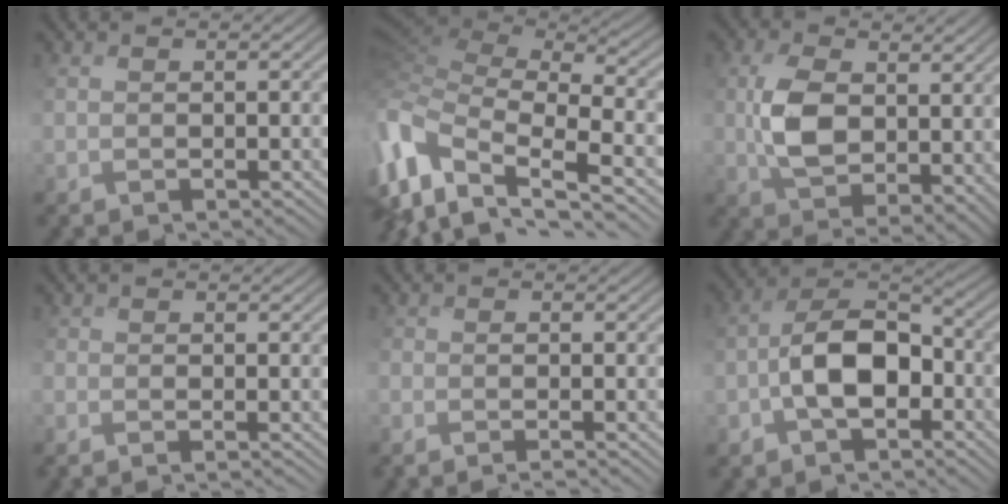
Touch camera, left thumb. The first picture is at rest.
{"total": 12.4, "force": [-4.3, 6.8, 9.5], "torque": [-0.277, -0.014, -0.065]}
{"total": 9.3, "force": [1.5, 5.3, 7.4], "torque": [-0.154, -0.001, 0.030]}
{"total": 2.1, "force": [-1.5, 0.6, 1.4], "torque": [-0.019, -0.007, -0.020]}
{"total": 3.2, "force": [-2.3, 0.7, 2.0], "torque": [-0.026, -0.005, -0.031]}
{"total": 7.4, "force": [-2.1, 4.1, 5.8], "torque": [-0.104, 0.021, -0.052]}